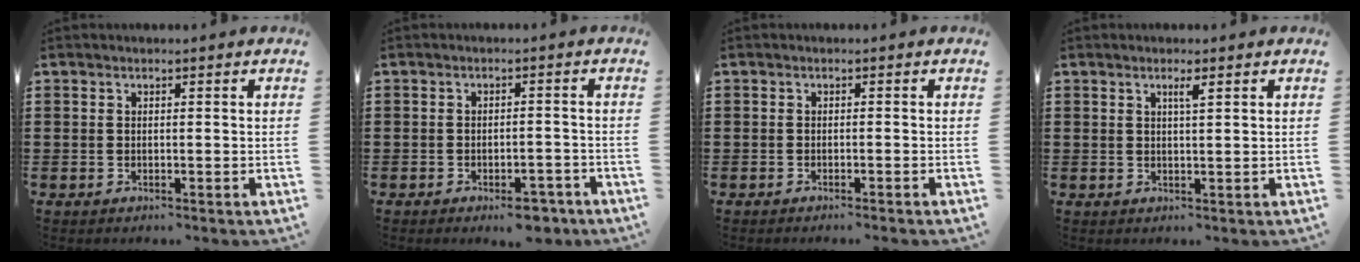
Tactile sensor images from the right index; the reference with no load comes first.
{"total": 3.7, "force": [-3.1, 1.0, 1.8], "torque": [-0.028, 0.007, -0.056]}
{"total": 0.5, "force": [-0.5, 0.0, 0.2], "torque": [-0.005, 0.000, -0.010]}
{"total": 1.5, "force": [0.8, 0.0, 1.3], "torque": [-0.025, 0.000, 0.013]}